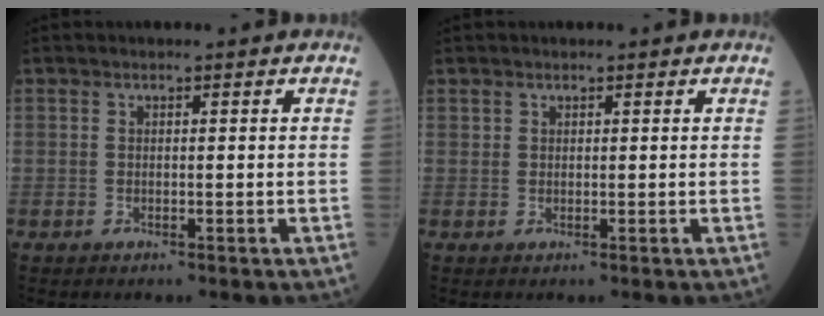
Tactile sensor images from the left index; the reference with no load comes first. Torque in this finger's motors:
{"motor_torque": [-0.23, 0.08, -0.04, -0.01]}